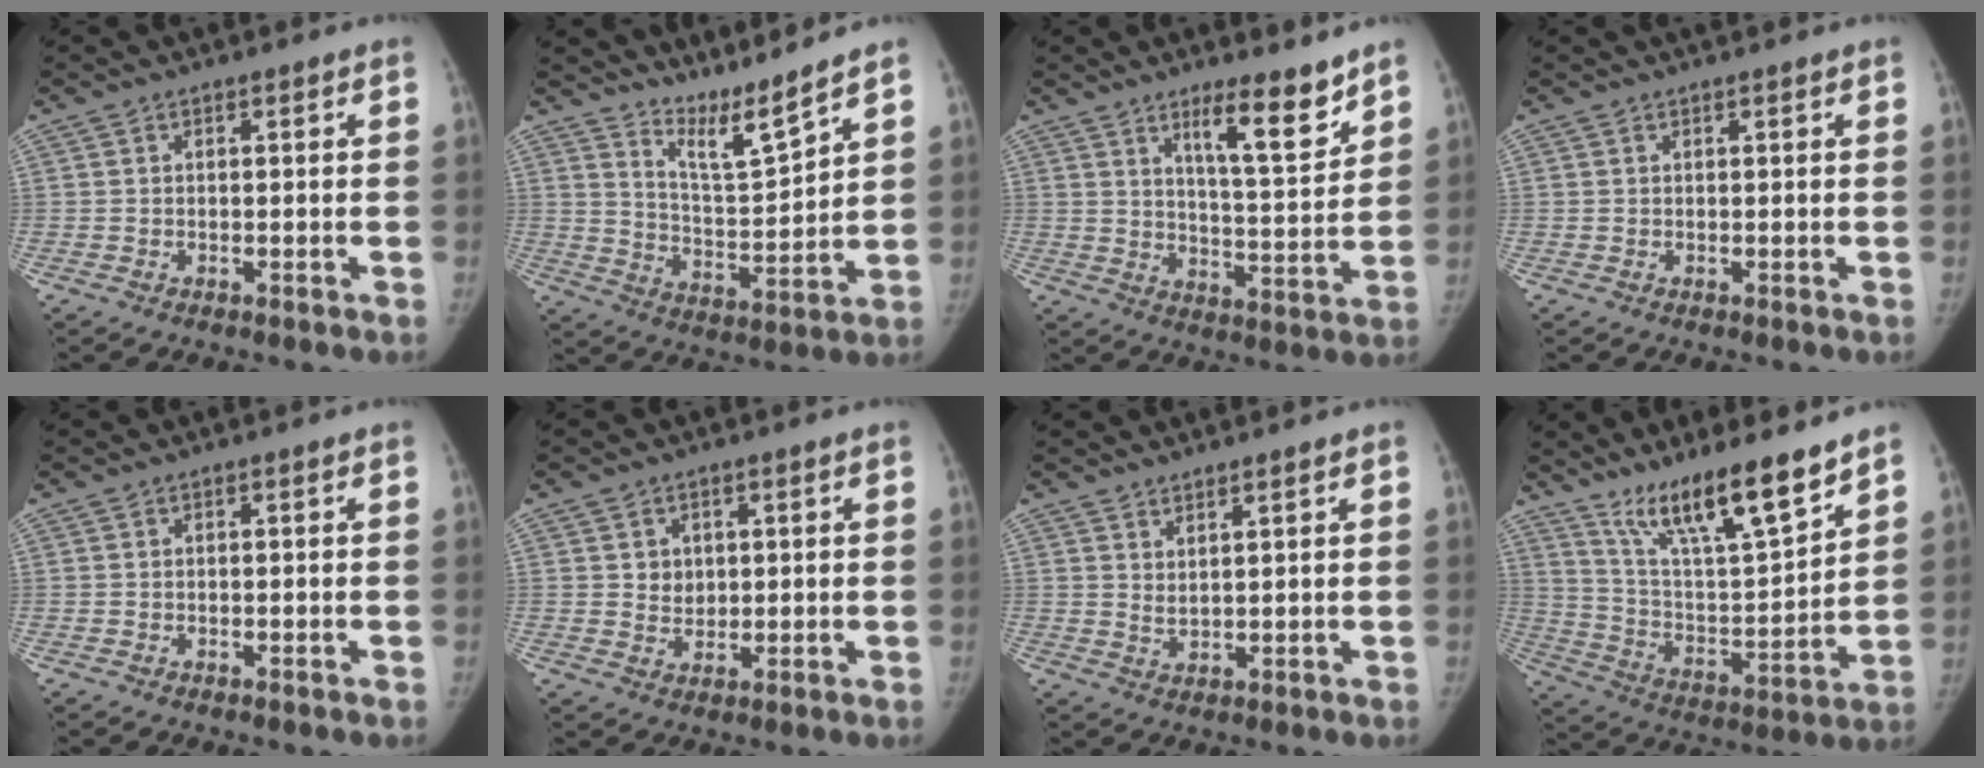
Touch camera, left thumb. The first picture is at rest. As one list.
[{"total": 8.4, "force": [7.8, -0.5, 3.2], "torque": [-0.055, -0.076, 0.153]}, {"total": 10.8, "force": [7.4, 2.2, 7.5], "torque": [-0.098, -0.064, 0.122]}, {"total": 1.4, "force": [1.2, 0.2, 0.7], "torque": [0.000, 0.011, 0.019]}, {"total": 0.0}, {"total": 3.4, "force": [1.1, 3.0, 1.3], "torque": [0.001, -0.007, 0.026]}, {"total": 2.7, "force": [2.0, 0.5, 1.7], "torque": [-0.030, -0.024, 0.042]}, {"total": 17.5, "force": [13.2, 3.0, 11.0], "torque": [-0.161, -0.080, 0.242]}]